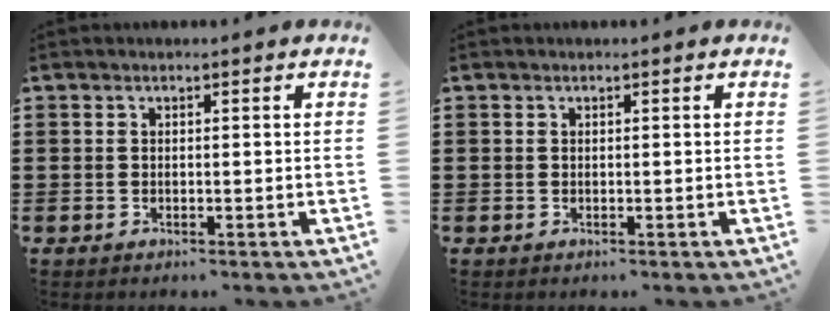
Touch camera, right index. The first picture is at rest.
{"total": 0.0}